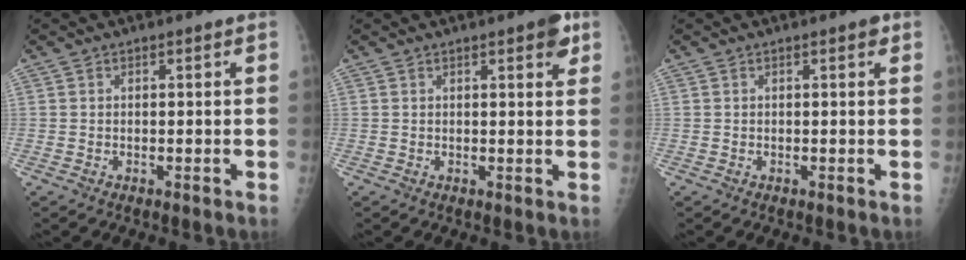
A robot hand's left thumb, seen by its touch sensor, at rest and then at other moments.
{"total": 3.8, "force": [2.1, 1.2, 3.0], "torque": [-0.028, -0.007, 0.021]}
{"total": 1.0, "force": [0.5, 0.5, 0.8], "torque": [-0.005, 0.001, 0.004]}